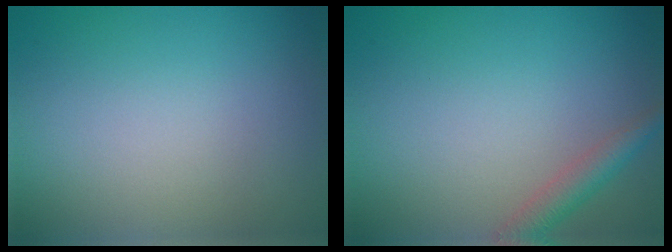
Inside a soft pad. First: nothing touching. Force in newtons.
{"total": 2.4, "press": 2.4, "slide": 0.1}